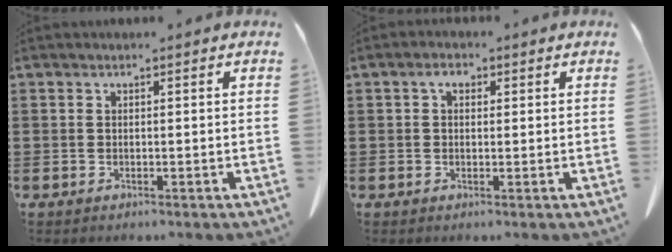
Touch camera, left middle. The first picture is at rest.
{"total": 2.0, "force": [0.7, 1.2, 1.4], "torque": [-0.033, 0.009, 0.011]}